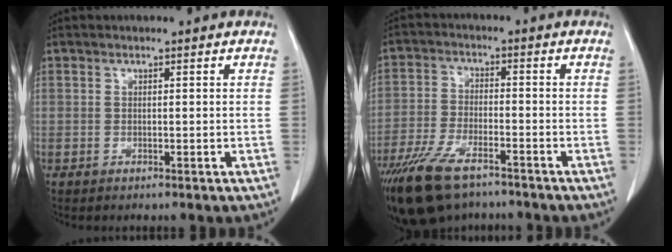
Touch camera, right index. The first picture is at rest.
{"total": 12.0, "force": [-8.9, 4.2, 7.0], "torque": [-0.141, -0.019, -0.156]}